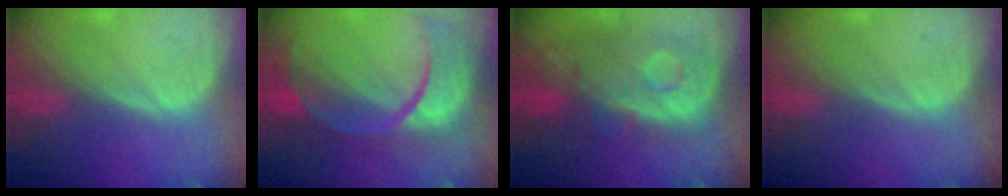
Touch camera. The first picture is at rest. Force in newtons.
{"total": 12.8, "press": 10.4, "slide": 7.5}
{"total": 10.8, "press": 9.5, "slide": 5.1}
{"total": 0.0}